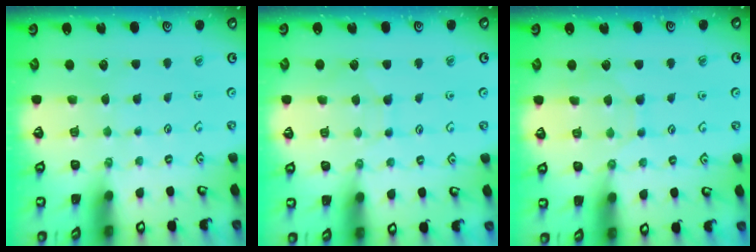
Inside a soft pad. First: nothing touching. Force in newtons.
{"total": 5.0, "press": 5.0, "slide": 0.5}
{"total": 4.6, "press": 4.6, "slide": 0.5}